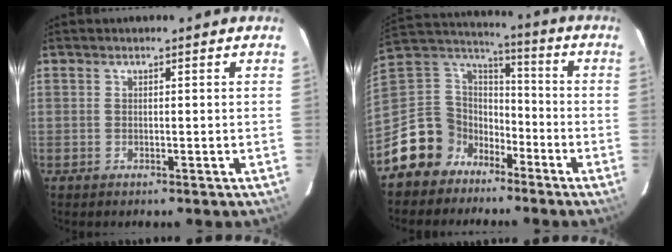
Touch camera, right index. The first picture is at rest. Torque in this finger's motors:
{"motor_torque": [1.00, -1.04, 0.00, -0.19]}